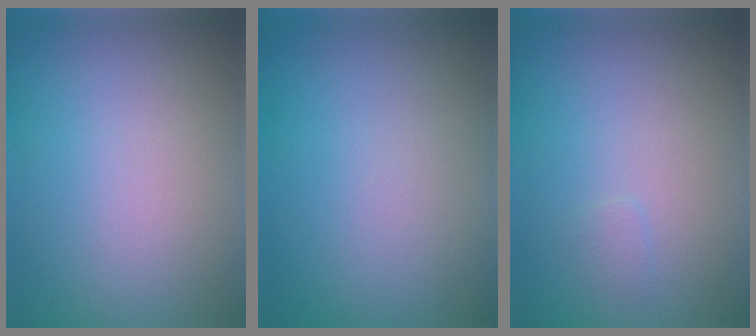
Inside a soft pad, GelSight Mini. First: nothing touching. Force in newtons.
{"total": 0.0}
{"total": 0.6, "press": 0.6, "slide": 0.1}